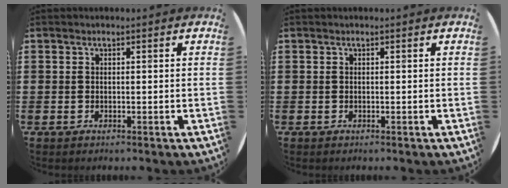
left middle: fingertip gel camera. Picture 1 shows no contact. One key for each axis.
{"total": 0.0}